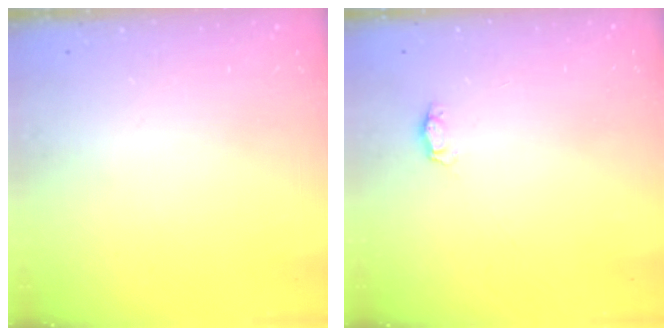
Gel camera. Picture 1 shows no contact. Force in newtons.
{"total": 3.6, "press": 3.6, "slide": 0.5}